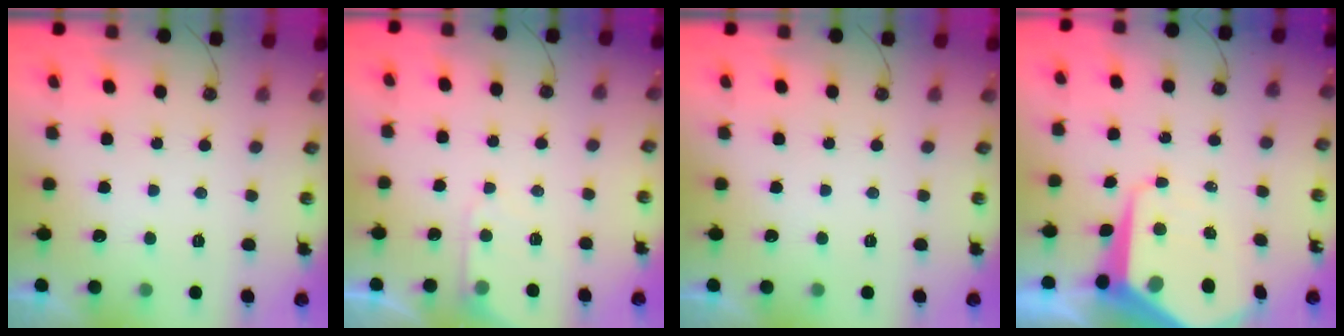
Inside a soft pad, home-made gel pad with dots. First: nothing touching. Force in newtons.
{"total": 6.5, "press": 6.4, "slide": 0.6}
{"total": 0.0}
{"total": 13.7, "press": 13.7, "slide": 1.1}